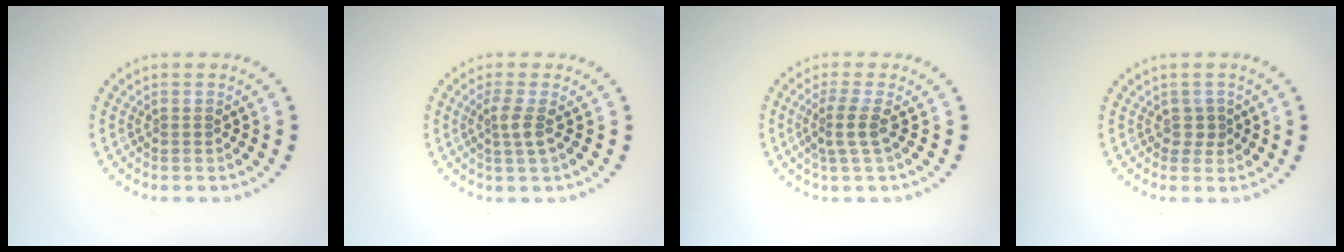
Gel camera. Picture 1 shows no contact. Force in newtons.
{"total": 1.7, "press": 1.3, "slide": 1.1}
{"total": 2.2, "press": 1.5, "slide": 1.6}
{"total": 1.1, "press": 0.7, "slide": 0.8}